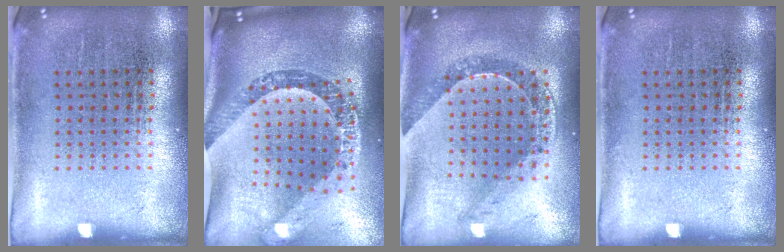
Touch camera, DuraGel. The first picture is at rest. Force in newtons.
{"total": 3.6, "press": 2.6, "slide": 2.6}
{"total": 0.5, "press": 0.5, "slide": 0.1}
{"total": 0.0}